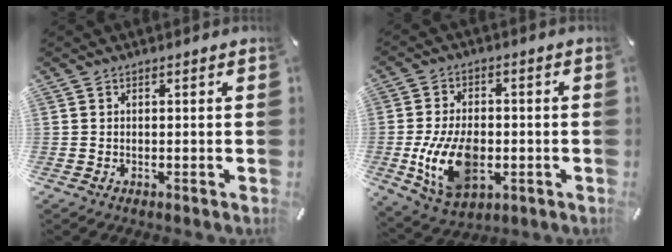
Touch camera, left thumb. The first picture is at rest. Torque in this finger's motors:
{"motor_torque": [1.44, 3.23, 1.58, 0.48, 0.55]}